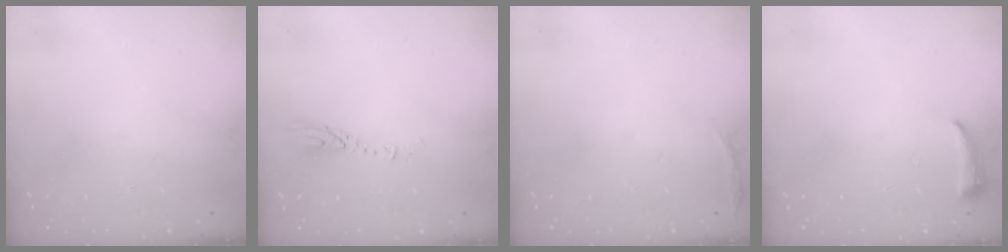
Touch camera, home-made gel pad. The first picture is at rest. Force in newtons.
{"total": 3.8, "press": 3.8, "slide": 0.2}
{"total": 3.0, "press": 1.9, "slide": 2.3}
{"total": 4.3, "press": 4.2, "slide": 0.9}